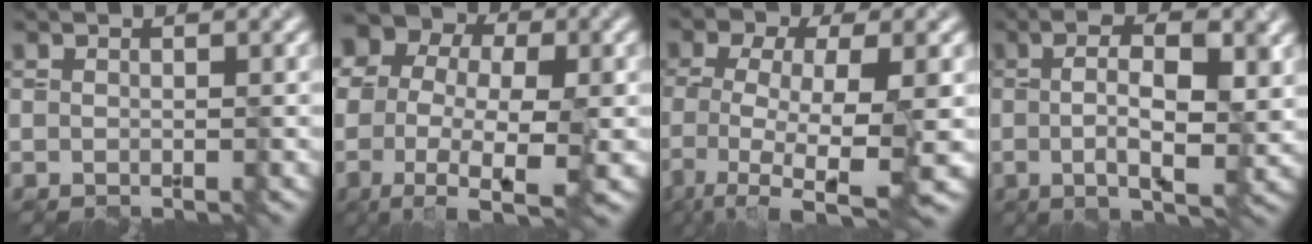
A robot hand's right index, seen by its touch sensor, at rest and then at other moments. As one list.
[{"total": 11.8, "force": [-1.5, 7.0, 9.4], "torque": [-0.143, 0.007, -0.029]}, {"total": 9.0, "force": [-3.5, 3.6, 7.4], "torque": [-0.140, -0.013, -0.069]}, {"total": 7.0, "force": [0.3, 2.5, 6.6], "torque": [-0.103, 0.002, 0.001]}]